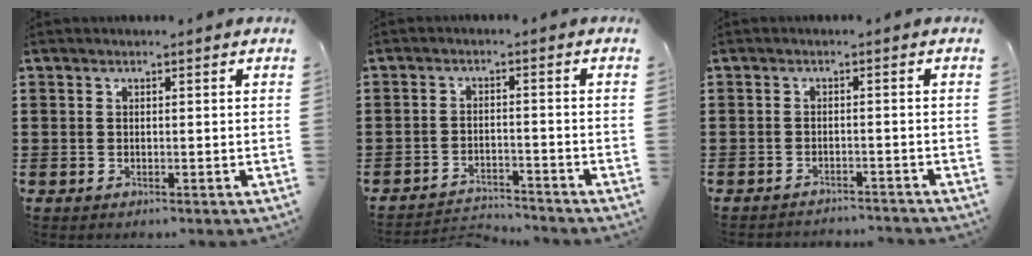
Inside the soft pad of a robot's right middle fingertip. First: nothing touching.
{"total": 2.9, "force": [-2.9, 0.3, 0.2], "torque": [-0.010, 0.001, -0.063]}
{"total": 1.9, "force": [-1.9, 0.0, 0.1], "torque": [-0.006, 0.002, -0.041]}